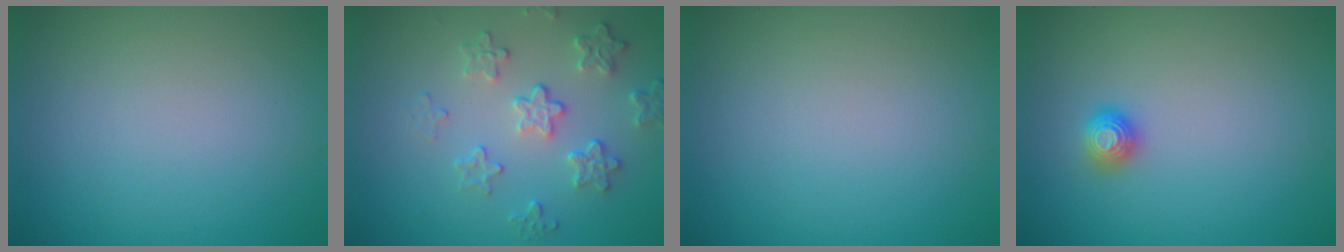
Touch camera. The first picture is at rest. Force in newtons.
{"total": 3.4, "press": 2.9, "slide": 1.8}
{"total": 0.0}
{"total": 1.1, "press": 1.1, "slide": 0.1}